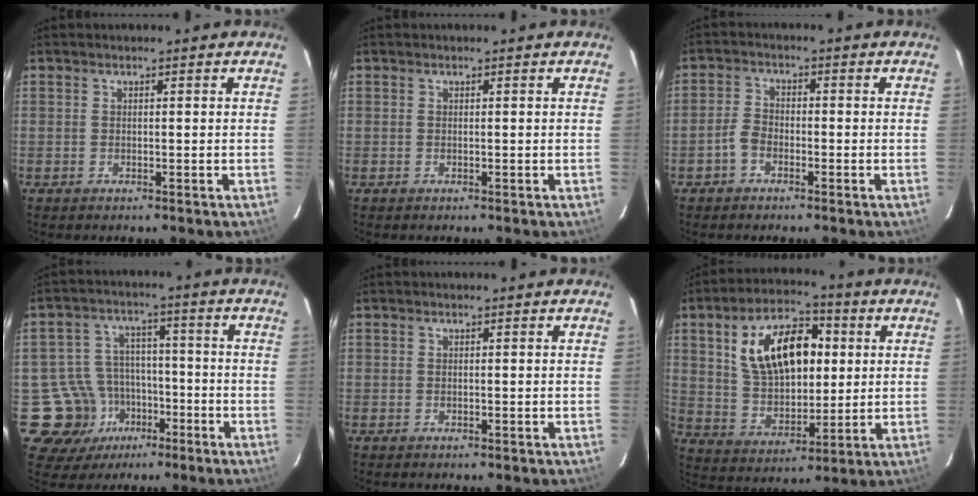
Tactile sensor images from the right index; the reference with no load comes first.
{"total": 0.0}
{"total": 3.1, "force": [-1.8, 1.9, 1.5], "torque": [-0.034, 0.012, -0.036]}
{"total": 11.0, "force": [-5.2, 9.6, 1.7], "torque": [-0.055, 0.032, -0.068]}
{"total": 0.0}
{"total": 16.6, "force": [4.4, 9.5, 12.9], "torque": [-0.233, 0.023, 0.088]}